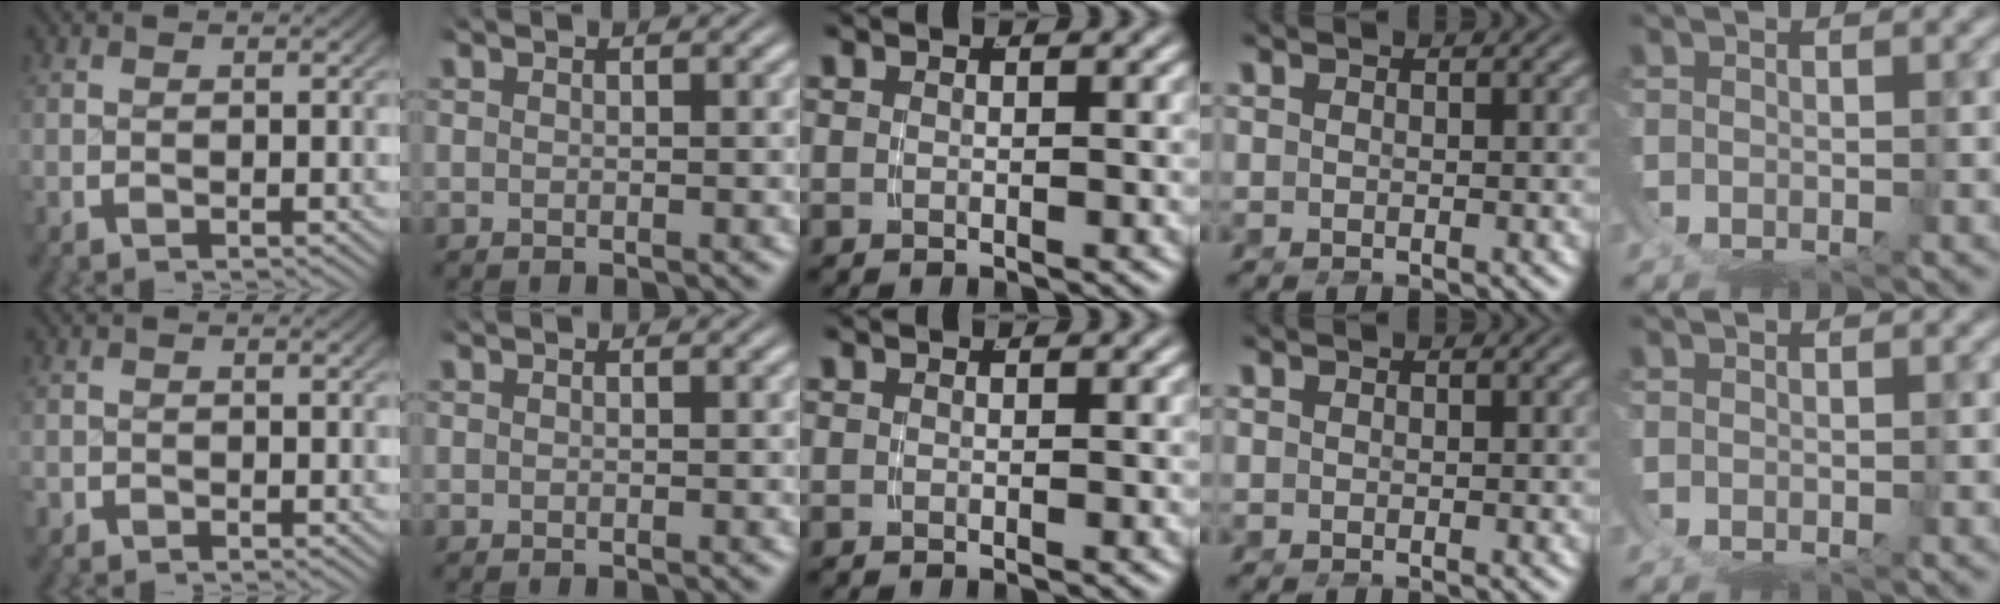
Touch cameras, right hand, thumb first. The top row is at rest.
{"thumb": {"total": 0.9, "force": [-0.5, 0.4, -0.7], "torque": [0.014, -0.005, -0.006]}}